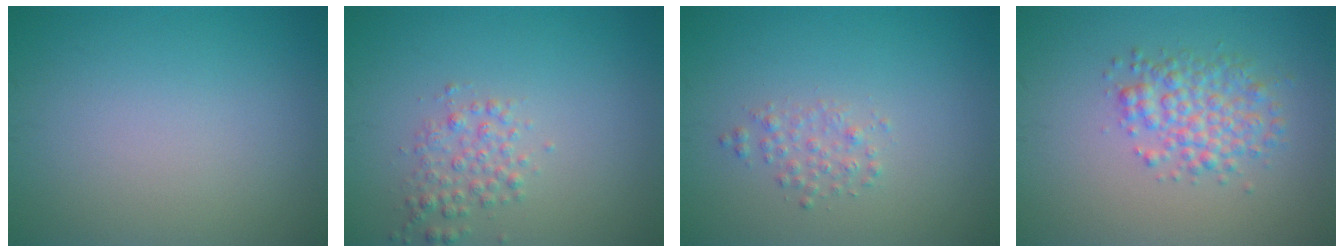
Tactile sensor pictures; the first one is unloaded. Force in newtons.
{"total": 2.0, "press": 2.0, "slide": 0.1}
{"total": 1.4, "press": 1.4, "slide": 0.0}
{"total": 3.8, "press": 3.8, "slide": 0.1}